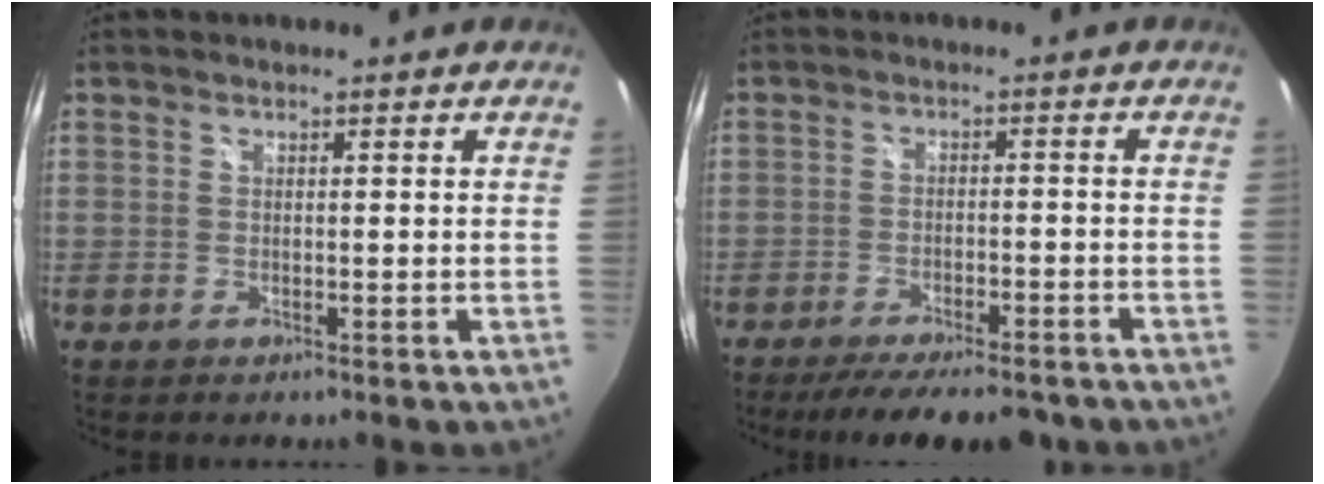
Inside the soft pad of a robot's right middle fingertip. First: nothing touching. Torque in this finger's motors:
{"motor_torque": [1.08, -1.06, 0.18, 0.07]}